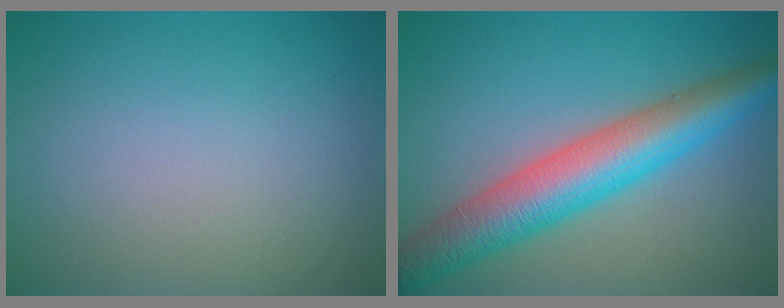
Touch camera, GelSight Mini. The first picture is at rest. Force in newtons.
{"total": 7.9, "press": 7.9, "slide": 0.2}